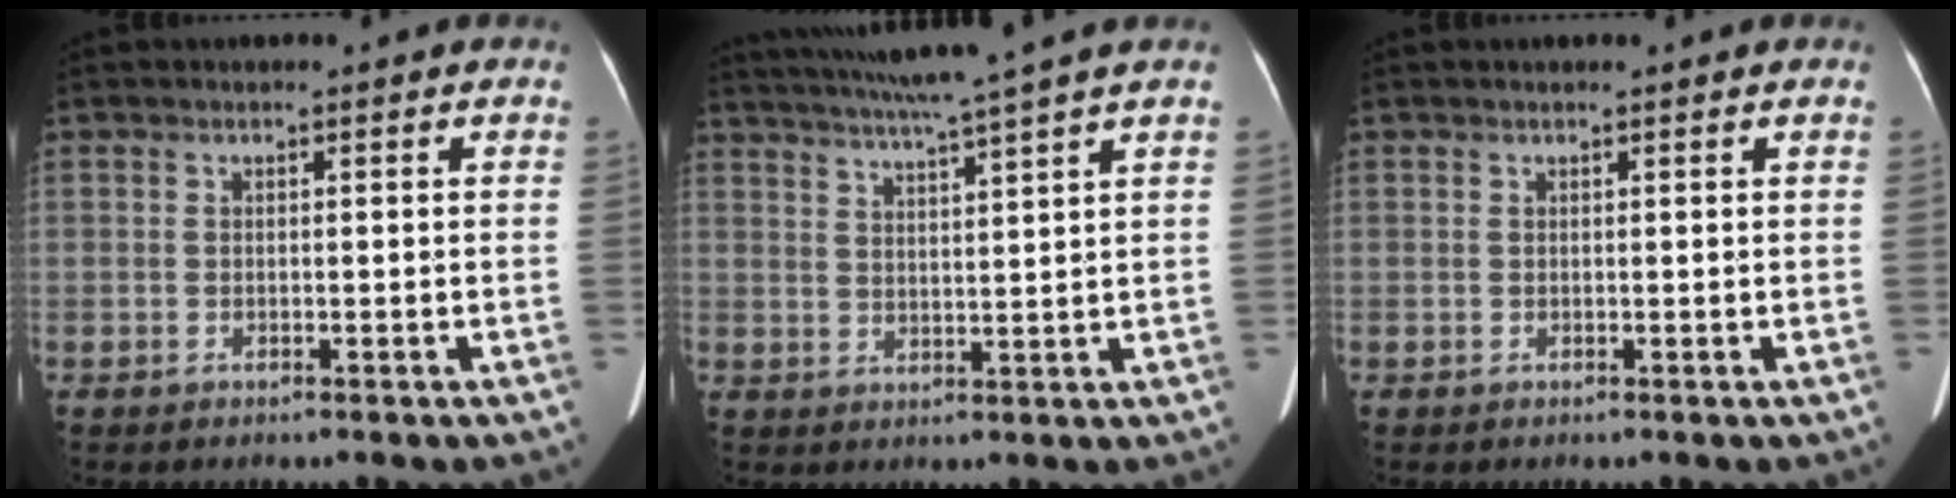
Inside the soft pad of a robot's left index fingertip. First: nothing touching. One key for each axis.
{"total": 11.0, "fx": 9.3, "fy": -2.2, "fz": 5.4, "tx": -0.097, "ty": 0.000, "tz": 0.141}
{"total": 1.0, "fx": 0.9, "fy": 0.0, "fz": 0.4, "tx": -0.009, "ty": 0.011, "tz": 0.014}